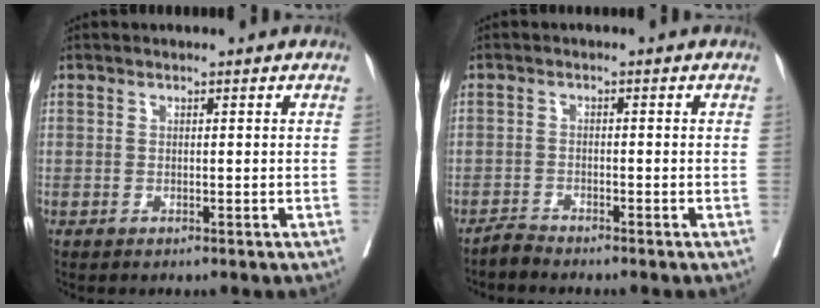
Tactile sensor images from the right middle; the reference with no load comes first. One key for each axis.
{"total": 1.6, "fx": -1.6, "fy": -0.2, "fz": -0.1, "tx": 0.005, "ty": -0.006, "tz": -0.031}